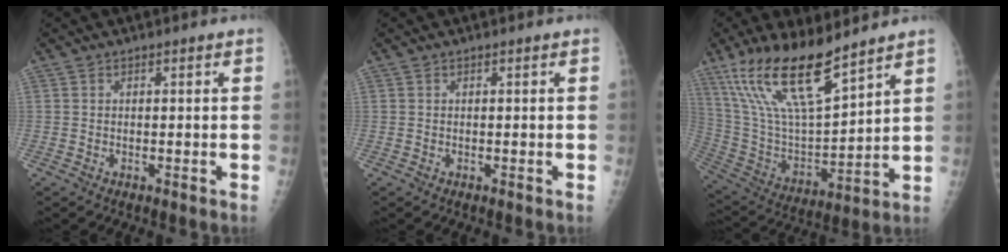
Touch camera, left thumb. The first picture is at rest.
{"total": 0.0}
{"total": 19.5, "force": [13.3, 5.1, 13.3], "torque": [-0.237, -0.061, 0.262]}